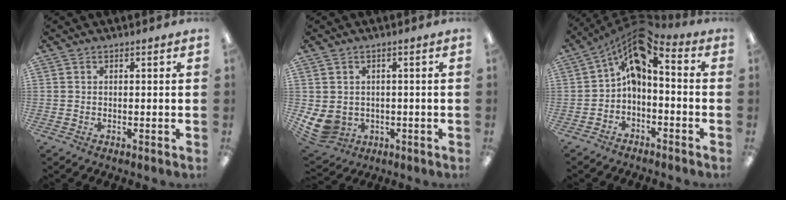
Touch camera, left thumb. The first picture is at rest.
{"total": 5.9, "force": [-0.1, 5.4, 2.4], "torque": [-0.067, 0.002, 0.002]}
{"total": 8.2, "force": [2.4, 4.2, 6.6], "torque": [-0.121, -0.024, 0.045]}